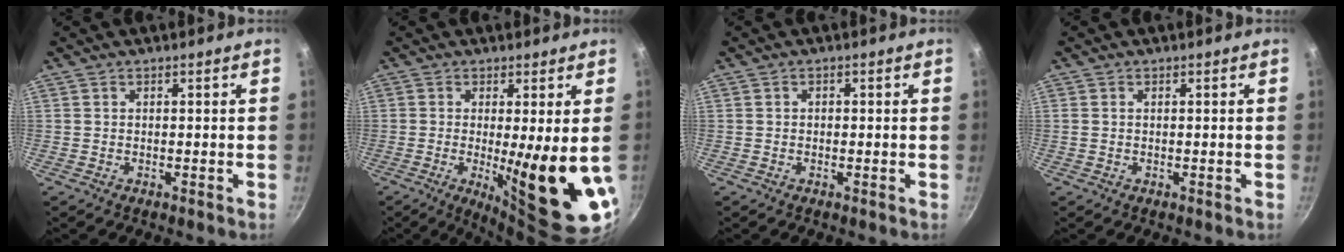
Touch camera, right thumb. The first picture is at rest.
{"total": 13.8, "force": [-1.2, 2.1, 13.6], "torque": [-0.188, -0.031, -0.006]}
{"total": 0.6, "force": [-0.1, 0.5, 0.2], "torque": [-0.003, 0.002, -0.002]}
{"total": 0.6, "force": [0.1, 0.4, 0.4], "torque": [-0.008, 0.002, 0.001]}